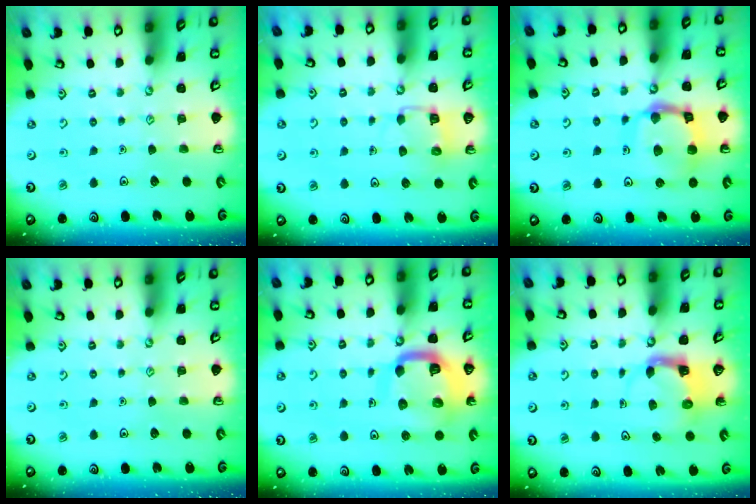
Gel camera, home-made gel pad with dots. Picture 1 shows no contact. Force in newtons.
{"total": 5.5, "press": 5.5, "slide": 0.3}
{"total": 14.1, "press": 14.1, "slide": 1.5}
{"total": 0.0}
{"total": 12.4, "press": 12.4, "slide": 1.2}
{"total": 3.9, "press": 3.8, "slide": 0.6}